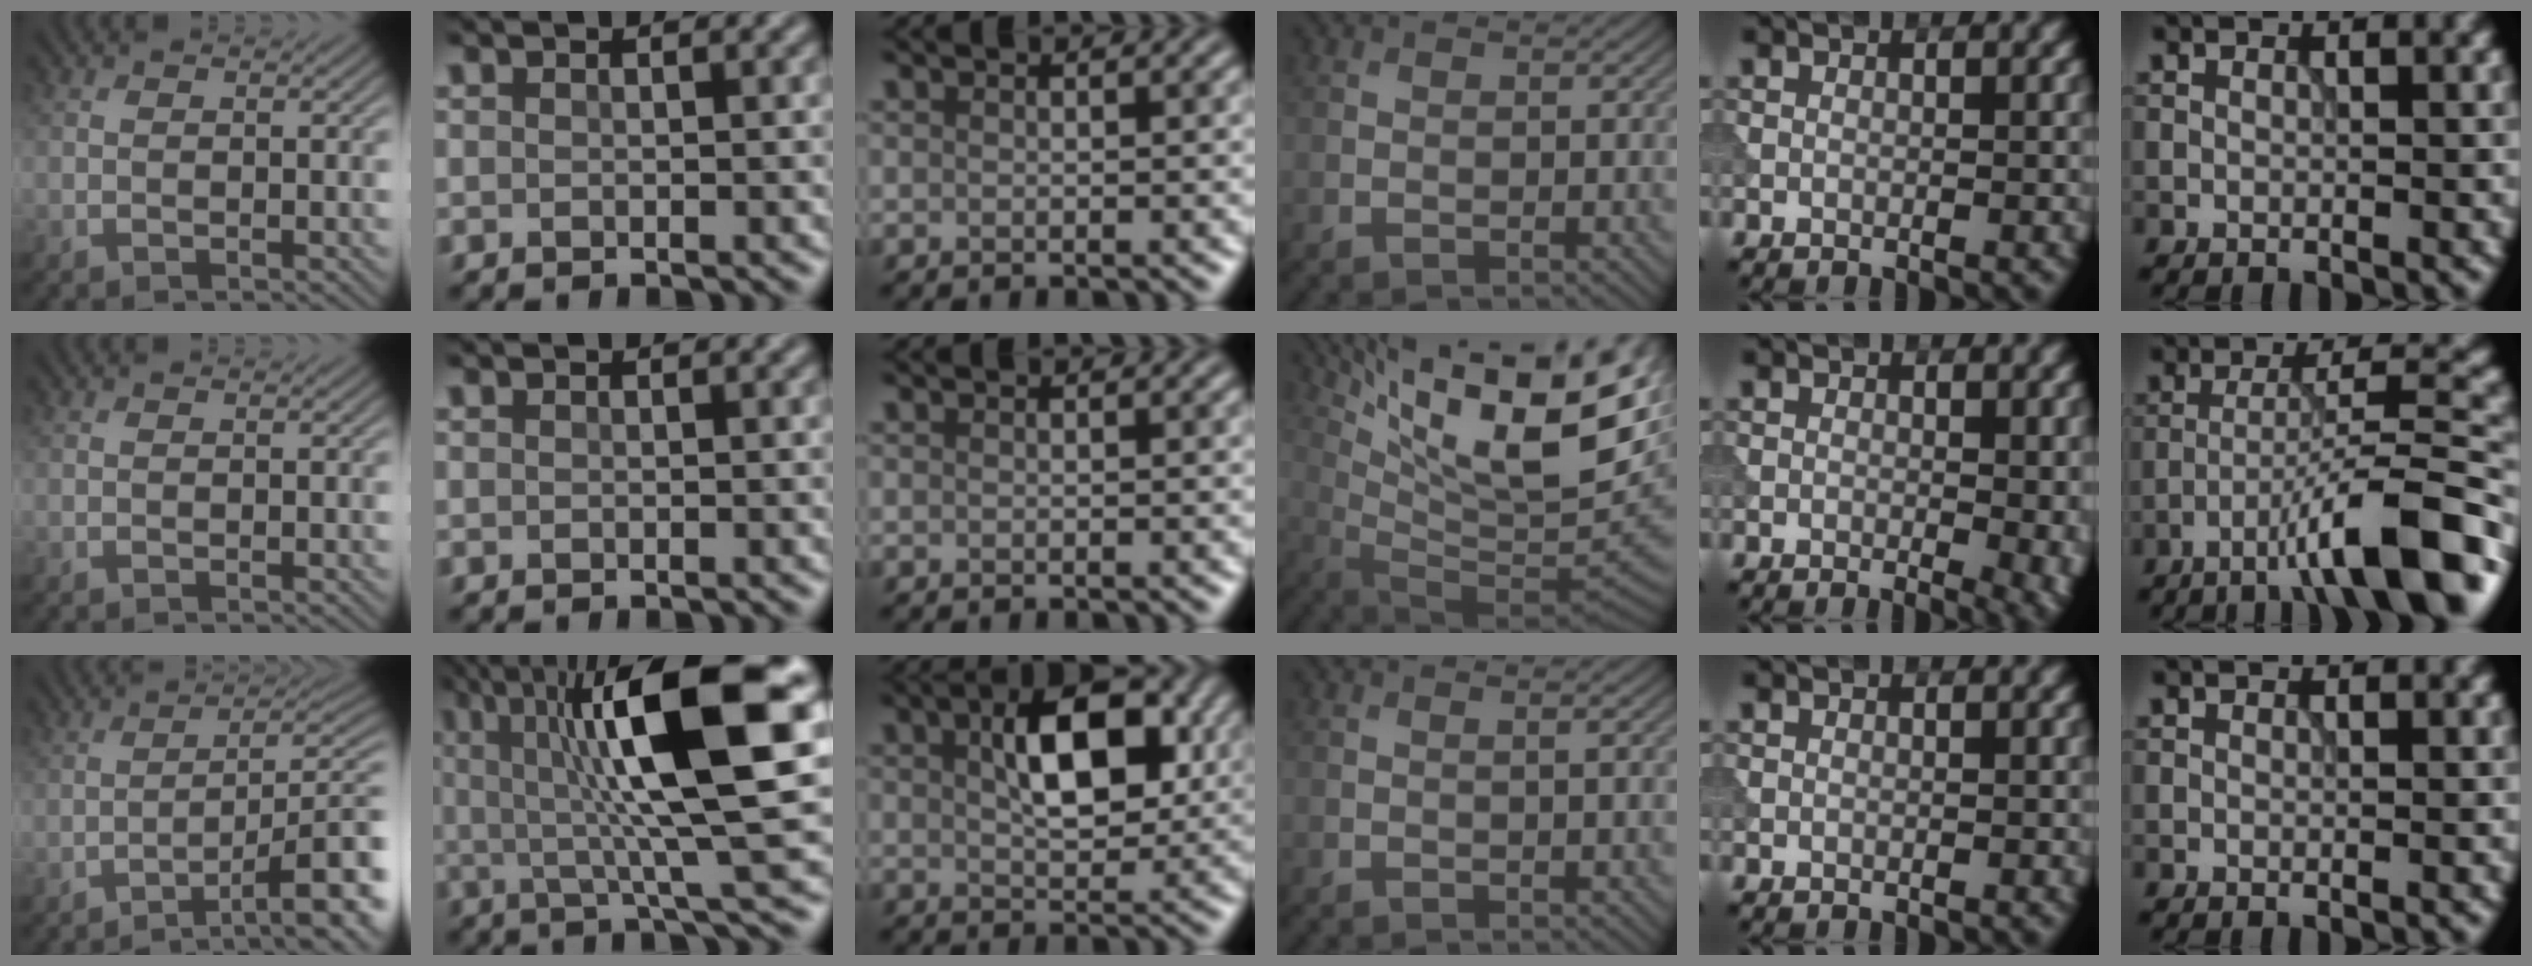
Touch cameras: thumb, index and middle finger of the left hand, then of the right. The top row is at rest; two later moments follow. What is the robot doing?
{"motion": "dispense", "object": "syringe"}